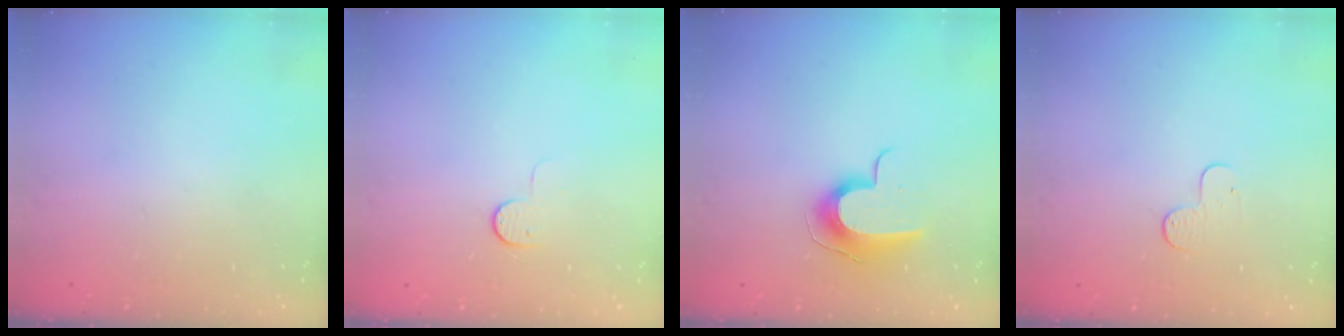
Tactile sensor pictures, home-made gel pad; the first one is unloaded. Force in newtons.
{"total": 4.9, "press": 4.9, "slide": 0.5}
{"total": 9.5, "press": 9.5, "slide": 0.4}
{"total": 4.8, "press": 4.8, "slide": 0.5}